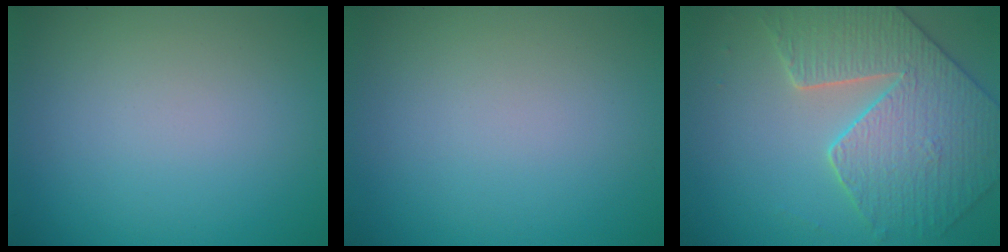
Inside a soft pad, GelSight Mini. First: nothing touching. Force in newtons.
{"total": 0.0}
{"total": 5.3, "press": 5.0, "slide": 1.8}